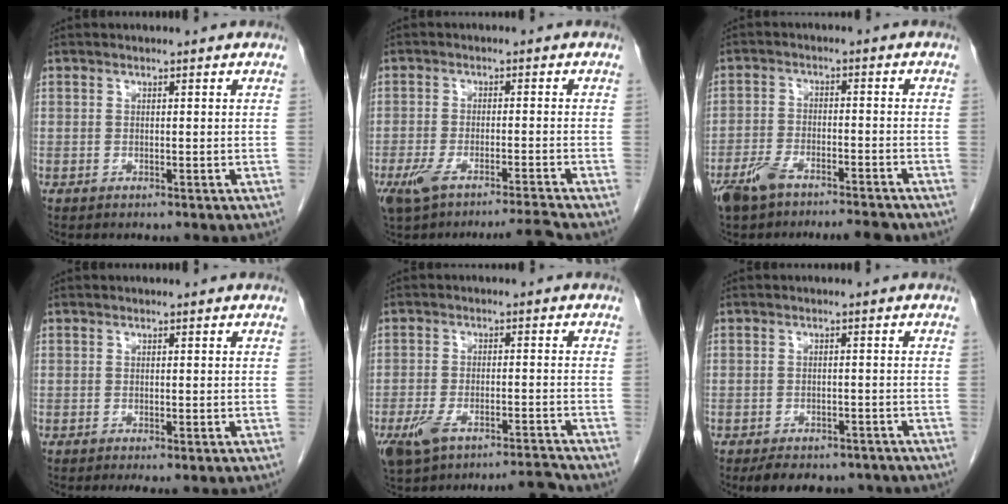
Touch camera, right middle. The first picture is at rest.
{"total": 6.8, "force": [-5.5, -0.8, 3.9], "torque": [-0.071, -0.010, -0.095]}
{"total": 8.9, "force": [-7.2, 2.2, 4.8], "torque": [-0.088, -0.004, -0.122]}
{"total": 3.4, "force": [-2.5, 0.7, 2.3], "torque": [-0.029, -0.008, -0.034]}
{"total": 6.7, "force": [-5.4, 1.1, 3.8], "torque": [-0.075, 0.002, -0.092]}
{"total": 8.5, "force": [-6.8, 4.0, 3.1], "torque": [-0.036, 0.003, -0.088]}